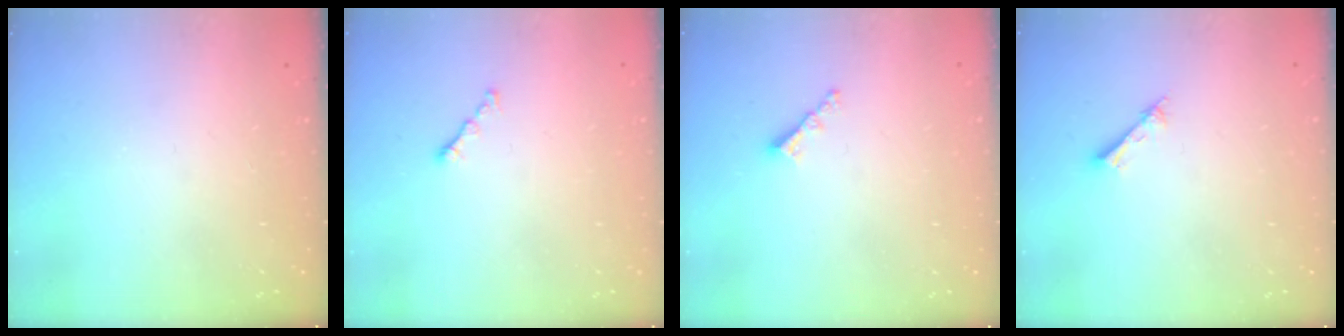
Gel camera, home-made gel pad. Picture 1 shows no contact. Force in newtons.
{"total": 0.8, "press": 0.7, "slide": 0.4}
{"total": 2.9, "press": 2.9, "slide": 0.5}
{"total": 1.5, "press": 1.5, "slide": 0.2}